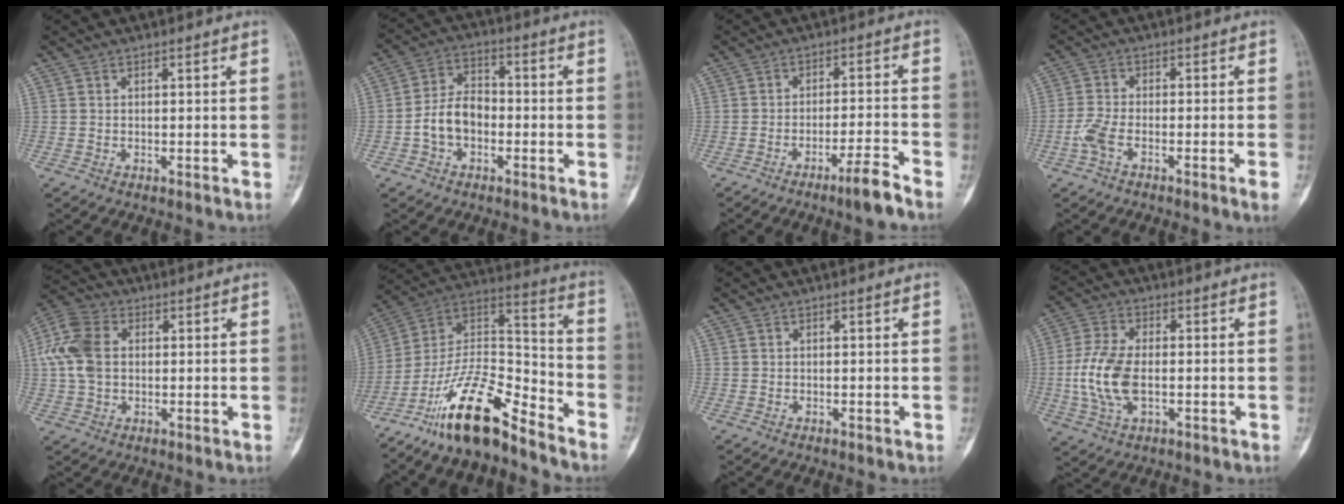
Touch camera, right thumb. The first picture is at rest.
{"total": 8.4, "force": [-2.1, 5.8, 5.6], "torque": [-0.095, 0.032, -0.050]}
{"total": 5.8, "force": [-4.2, -0.1, 4.0], "torque": [-0.070, 0.027, -0.073]}
{"total": 6.0, "force": [-2.7, 1.2, 5.2], "torque": [-0.107, 0.005, -0.052]}
{"total": 10.2, "force": [1.1, 7.2, 7.1], "torque": [-0.155, 0.021, 0.016]}
{"total": 18.3, "force": [-13.6, 5.3, 11.0], "torque": [-0.186, 0.101, -0.248]}
{"total": 0.0}
{"total": 10.7, "force": [-1.3, 5.7, 9.0], "torque": [-0.202, 0.005, -0.026]}